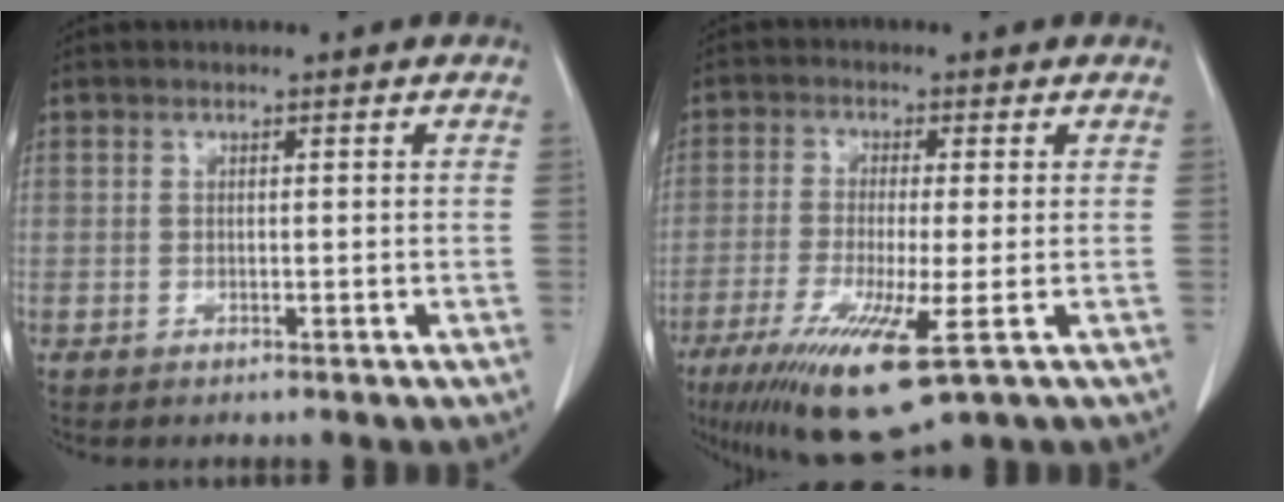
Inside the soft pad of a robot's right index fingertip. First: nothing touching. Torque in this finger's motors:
{"motor_torque": [1.70, -0.44, 0.79, 0.21]}